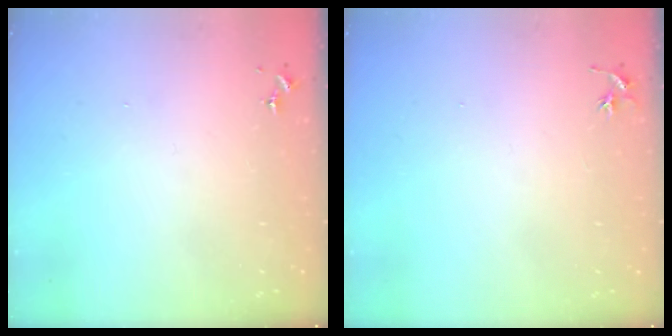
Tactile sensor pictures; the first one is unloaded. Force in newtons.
{"total": 3.3, "press": 3.3, "slide": 0.4}